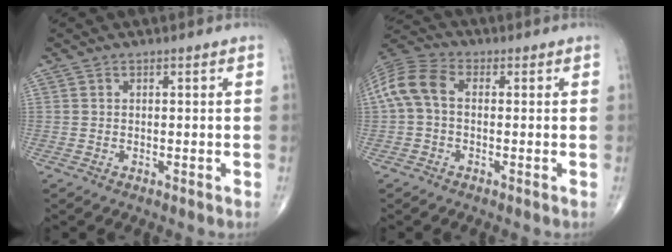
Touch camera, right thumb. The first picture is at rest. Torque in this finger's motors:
{"motor_torque": [-0.22, 0.72, 0.44, -0.40, 0.09]}